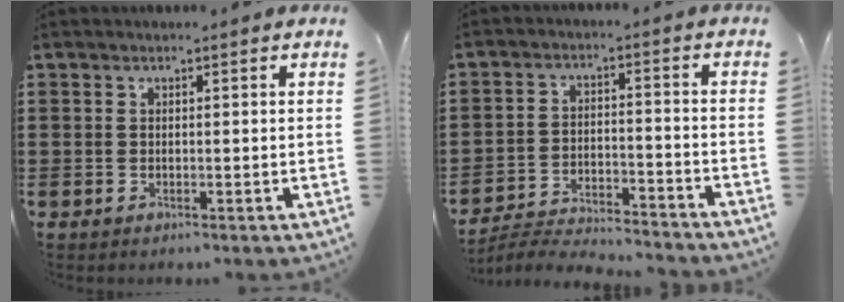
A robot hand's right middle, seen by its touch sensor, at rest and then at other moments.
{"total": 4.9, "force": [-4.8, 0.3, 1.0], "torque": [-0.027, 0.001, -0.100]}